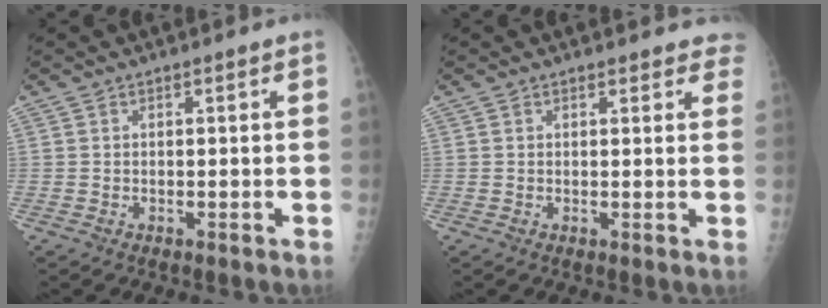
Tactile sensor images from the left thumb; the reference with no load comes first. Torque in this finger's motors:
{"motor_torque": [-0.16, -0.02, -0.02, 0.05, 0.02]}